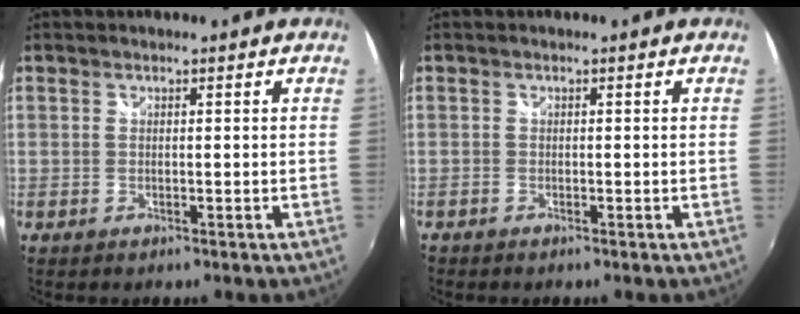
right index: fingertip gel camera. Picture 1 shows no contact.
{"total": 0.8, "force": [-0.6, 0.4, 0.0], "torque": [-0.003, 0.001, -0.014]}